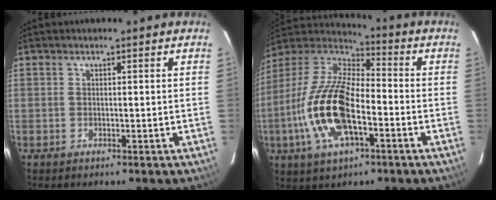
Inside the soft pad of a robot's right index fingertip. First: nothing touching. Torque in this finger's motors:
{"motor_torque": [2.14, 0.00, 0.56, 0.21]}